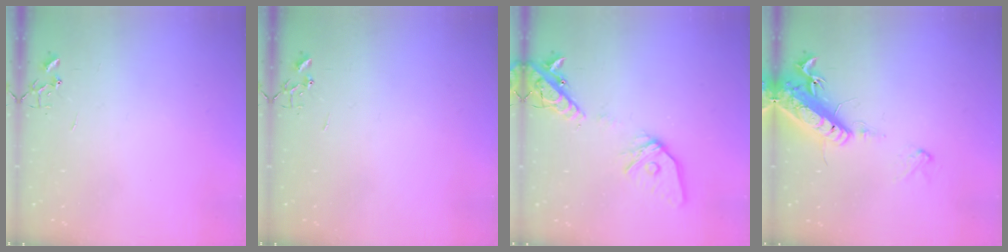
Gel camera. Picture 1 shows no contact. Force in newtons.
{"total": 0.0}
{"total": 15.2, "press": 14.9, "slide": 3.0}
{"total": 17.9, "press": 17.5, "slide": 3.9}